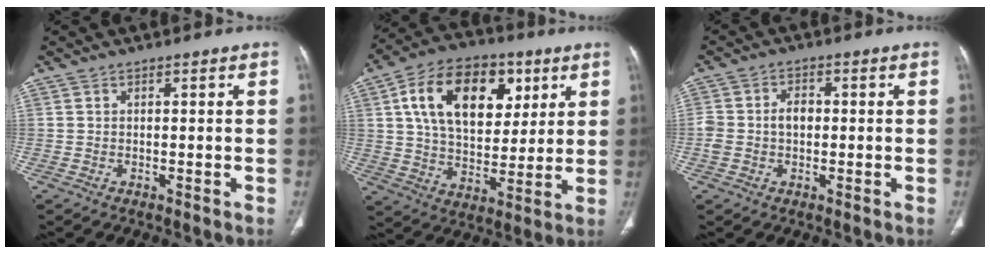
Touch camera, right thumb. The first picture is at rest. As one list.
[{"total": 20.6, "force": [7.0, 13.0, 14.3], "torque": [-0.210, -0.010, 0.114]}, {"total": 4.7, "force": [-0.2, 3.4, 3.3], "torque": [-0.068, 0.018, -0.003]}]